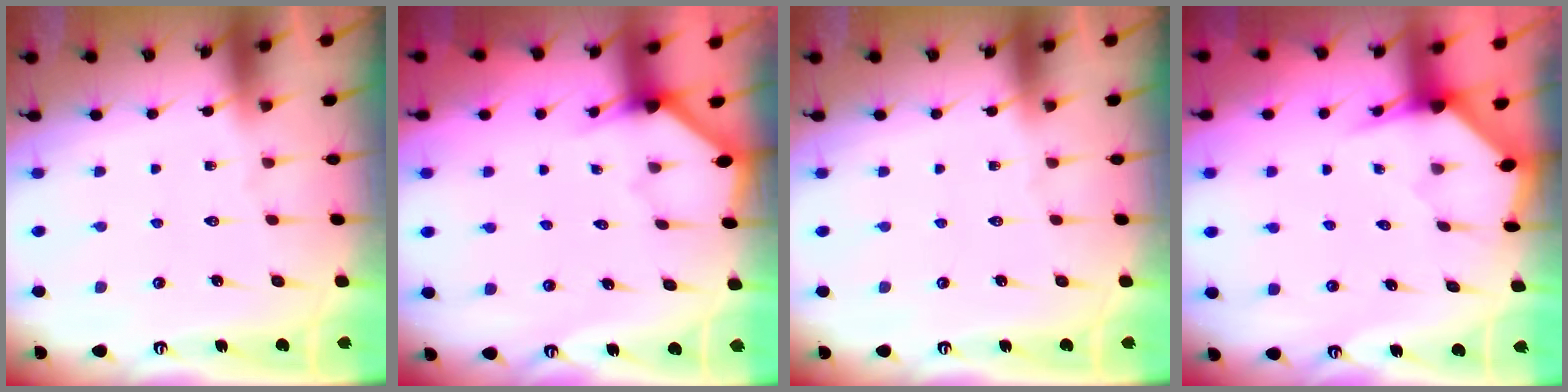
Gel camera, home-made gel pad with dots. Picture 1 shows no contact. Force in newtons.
{"total": 3.3, "press": 3.2, "slide": 0.3}
{"total": 0.0}
{"total": 3.3, "press": 3.3, "slide": 0.3}